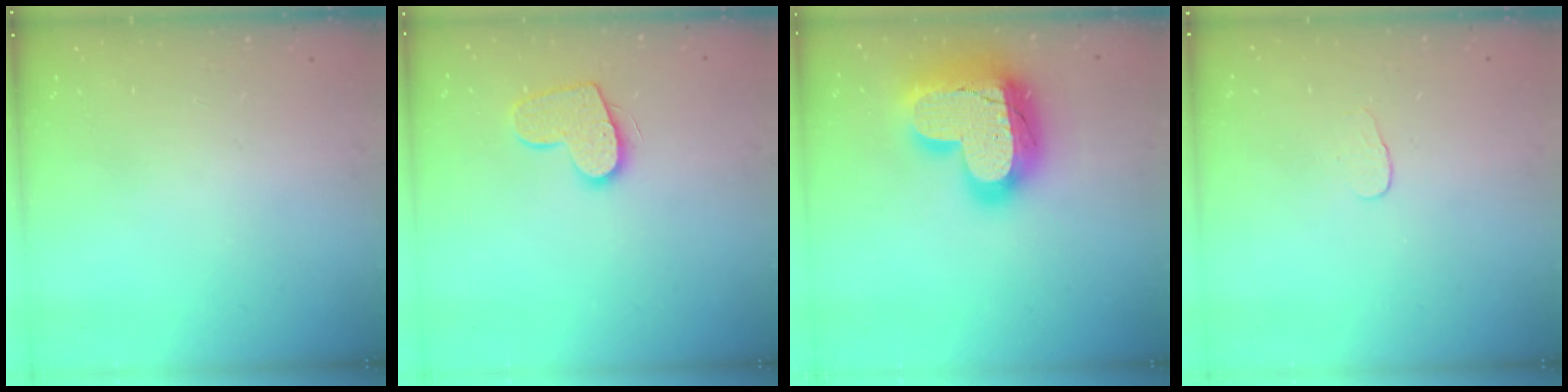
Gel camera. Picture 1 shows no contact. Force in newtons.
{"total": 11.1, "press": 11.1, "slide": 0.6}
{"total": 27.3, "press": 27.2, "slide": 2.0}
{"total": 3.8, "press": 3.8, "slide": 0.3}